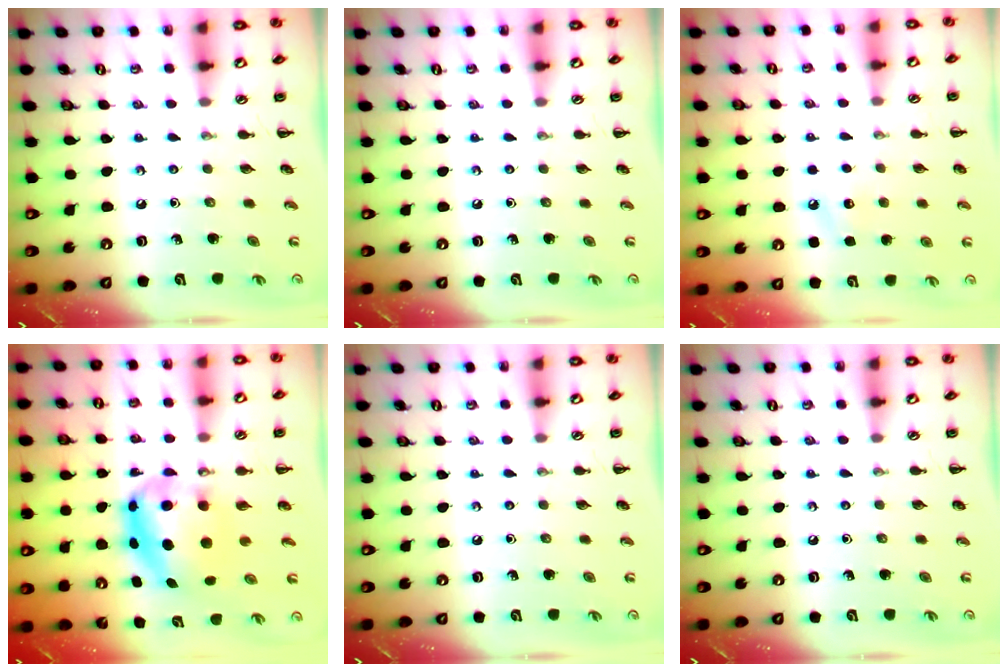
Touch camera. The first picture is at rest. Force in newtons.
{"total": 0.0}
{"total": 6.0, "press": 5.8, "slide": 1.6}
{"total": 7.5, "press": 7.3, "slide": 1.6}
{"total": 0.0}
{"total": 0.0}